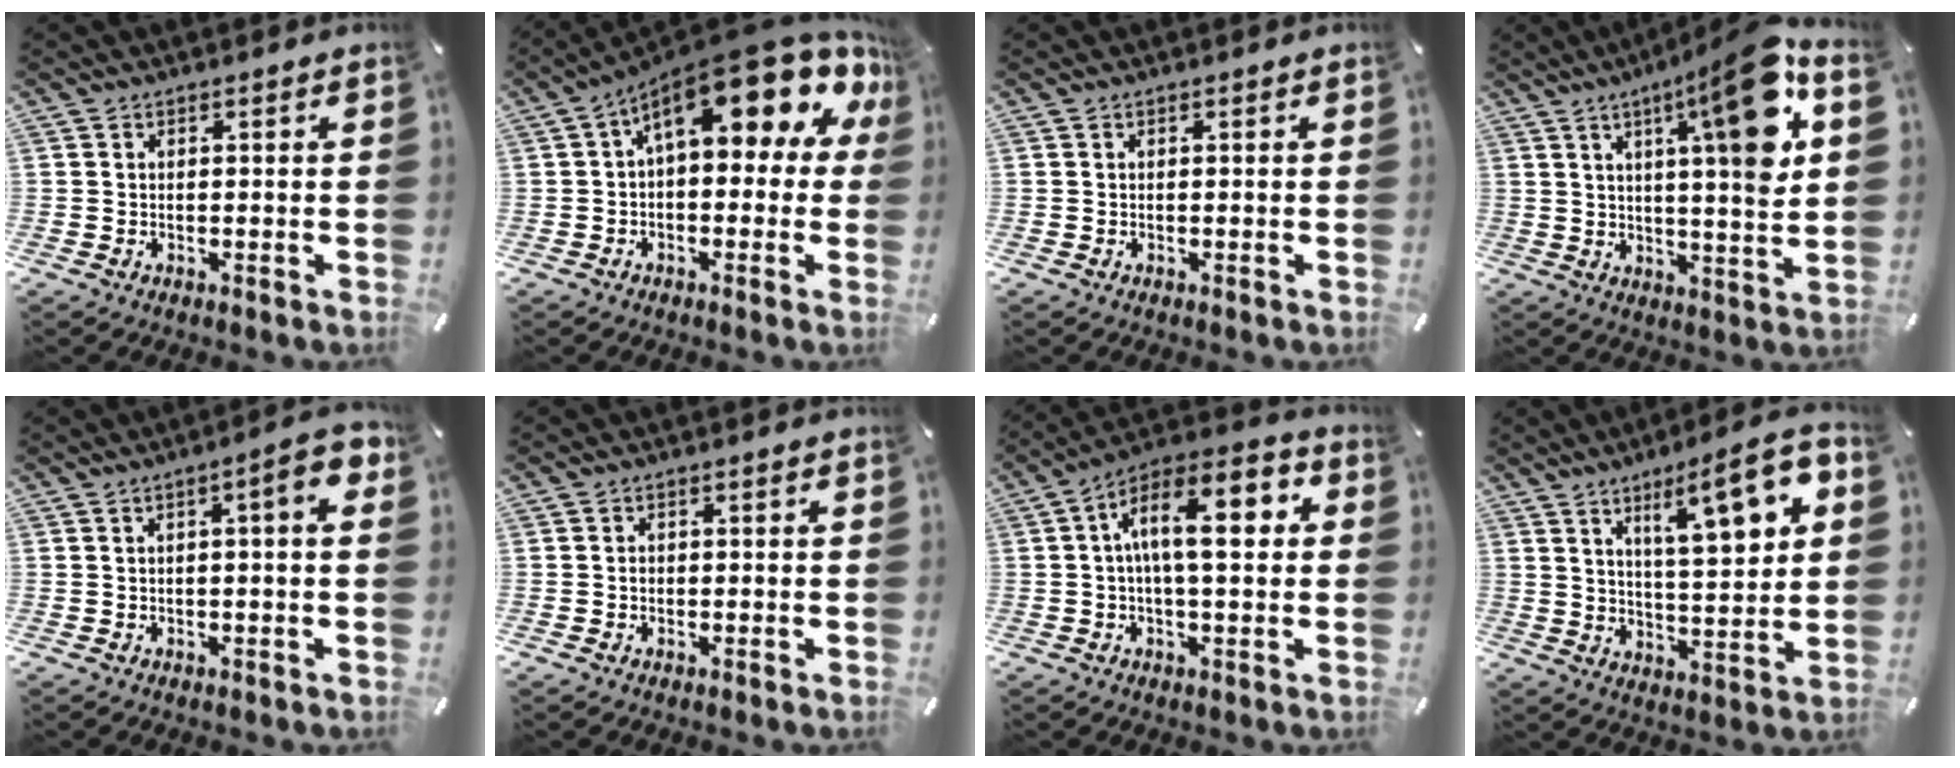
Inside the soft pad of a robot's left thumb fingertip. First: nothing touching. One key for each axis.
{"total": 16.6, "fx": 8.2, "fy": 6.3, "fz": 13.0, "tx": -0.201, "ty": -0.061, "tz": 0.136}
{"total": 0.0}
{"total": 18.5, "fx": 7.5, "fy": 3.4, "fz": 16.6, "tx": -0.246, "ty": -0.036, "tz": 0.102}
{"total": 6.7, "fx": 1.6, "fy": 1.2, "fz": 6.4, "tx": -0.086, "ty": -0.014, "tz": 0.022}
{"total": 1.2, "fx": -0.3, "fy": 0.9, "fz": 0.8, "tx": -0.016, "ty": 0.003, "tz": -0.007}
{"total": 14.0, "fx": 1.9, "fy": 5.5, "fz": 12.7, "tx": -0.204, "ty": -0.007, "tz": 0.027}
{"total": 15.9, "fx": 7.6, "fy": 4.9, "fz": 13.1, "tx": -0.187, "ty": -0.033, "tz": 0.113}